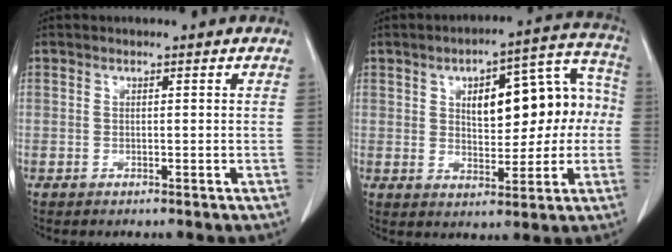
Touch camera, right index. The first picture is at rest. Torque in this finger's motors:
{"motor_torque": [0.92, 0.63, 0.35, 0.11]}